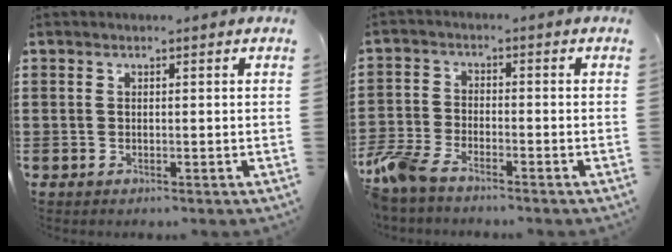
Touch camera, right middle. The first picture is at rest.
{"total": 5.3, "force": [-4.5, 1.4, 2.4], "torque": [-0.082, -0.010, -0.098]}